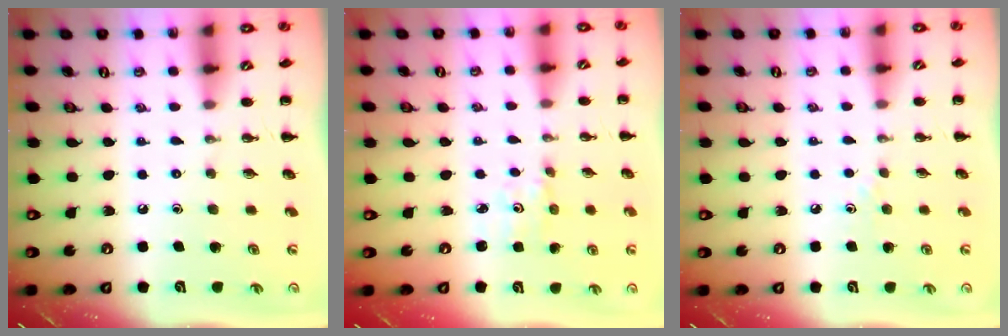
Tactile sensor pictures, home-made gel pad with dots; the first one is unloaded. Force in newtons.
{"total": 1.6, "press": 1.6, "slide": 0.2}
{"total": 2.7, "press": 2.5, "slide": 1.0}